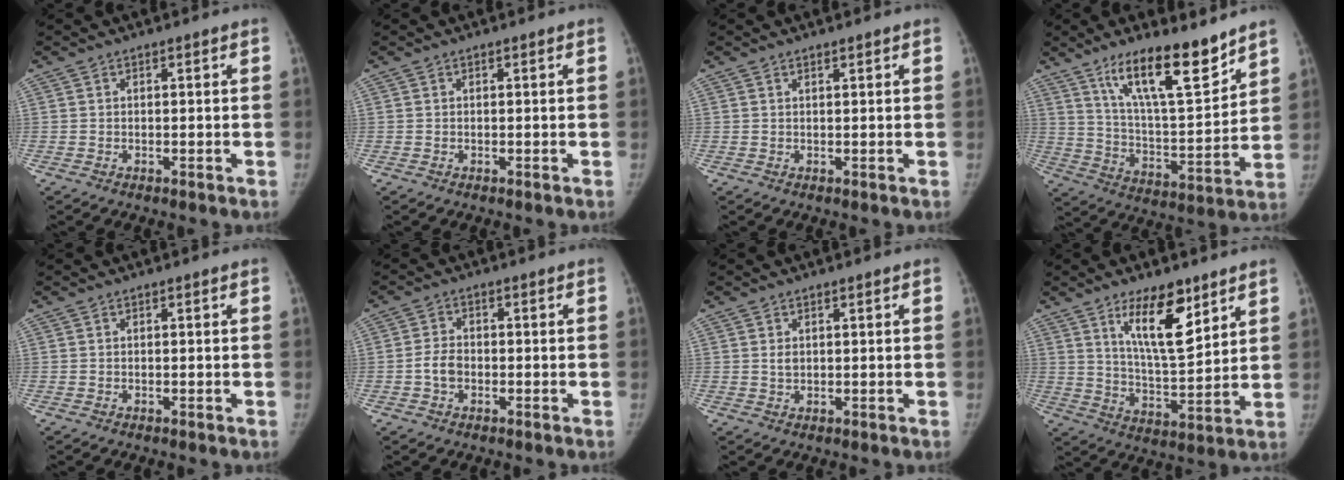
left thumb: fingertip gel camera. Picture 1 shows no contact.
{"total": 0.0}
{"total": 0.6, "force": [0.6, 0.1, 0.3], "torque": [-0.006, -0.003, 0.011]}
{"total": 17.4, "force": [12.1, 4.5, 11.7], "torque": [-0.162, -0.080, 0.216]}
{"total": 0.0}
{"total": 3.4, "force": [-0.9, 2.4, 2.2], "torque": [-0.038, 0.012, -0.021]}
{"total": 1.4, "force": [0.5, 0.9, 1.0], "torque": [-0.013, -0.004, 0.013]}
{"total": 12.8, "force": [7.4, 4.5, 9.4], "torque": [-0.131, -0.056, 0.135]}